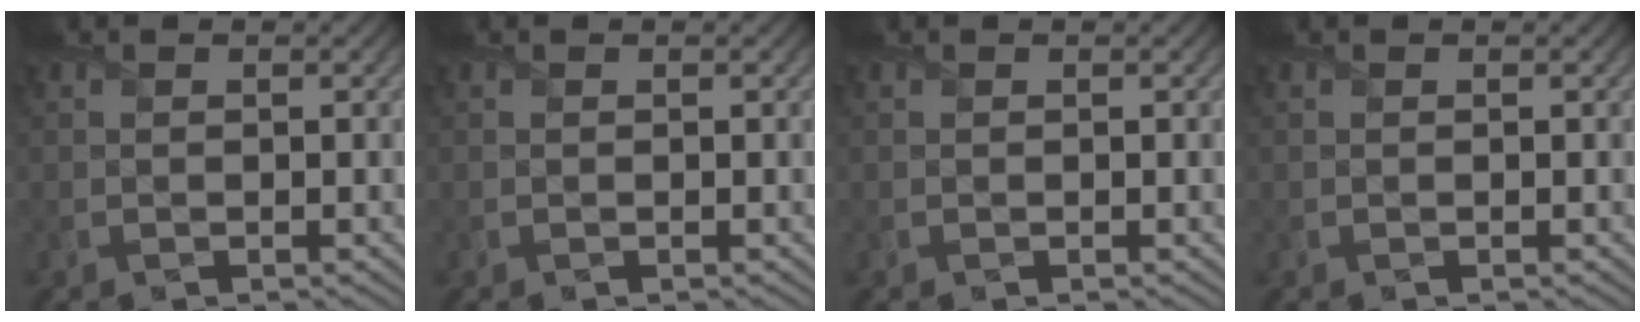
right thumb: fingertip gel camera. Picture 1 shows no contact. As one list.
[{"total": 0.0}, {"total": 0.0}, {"total": 0.0}]